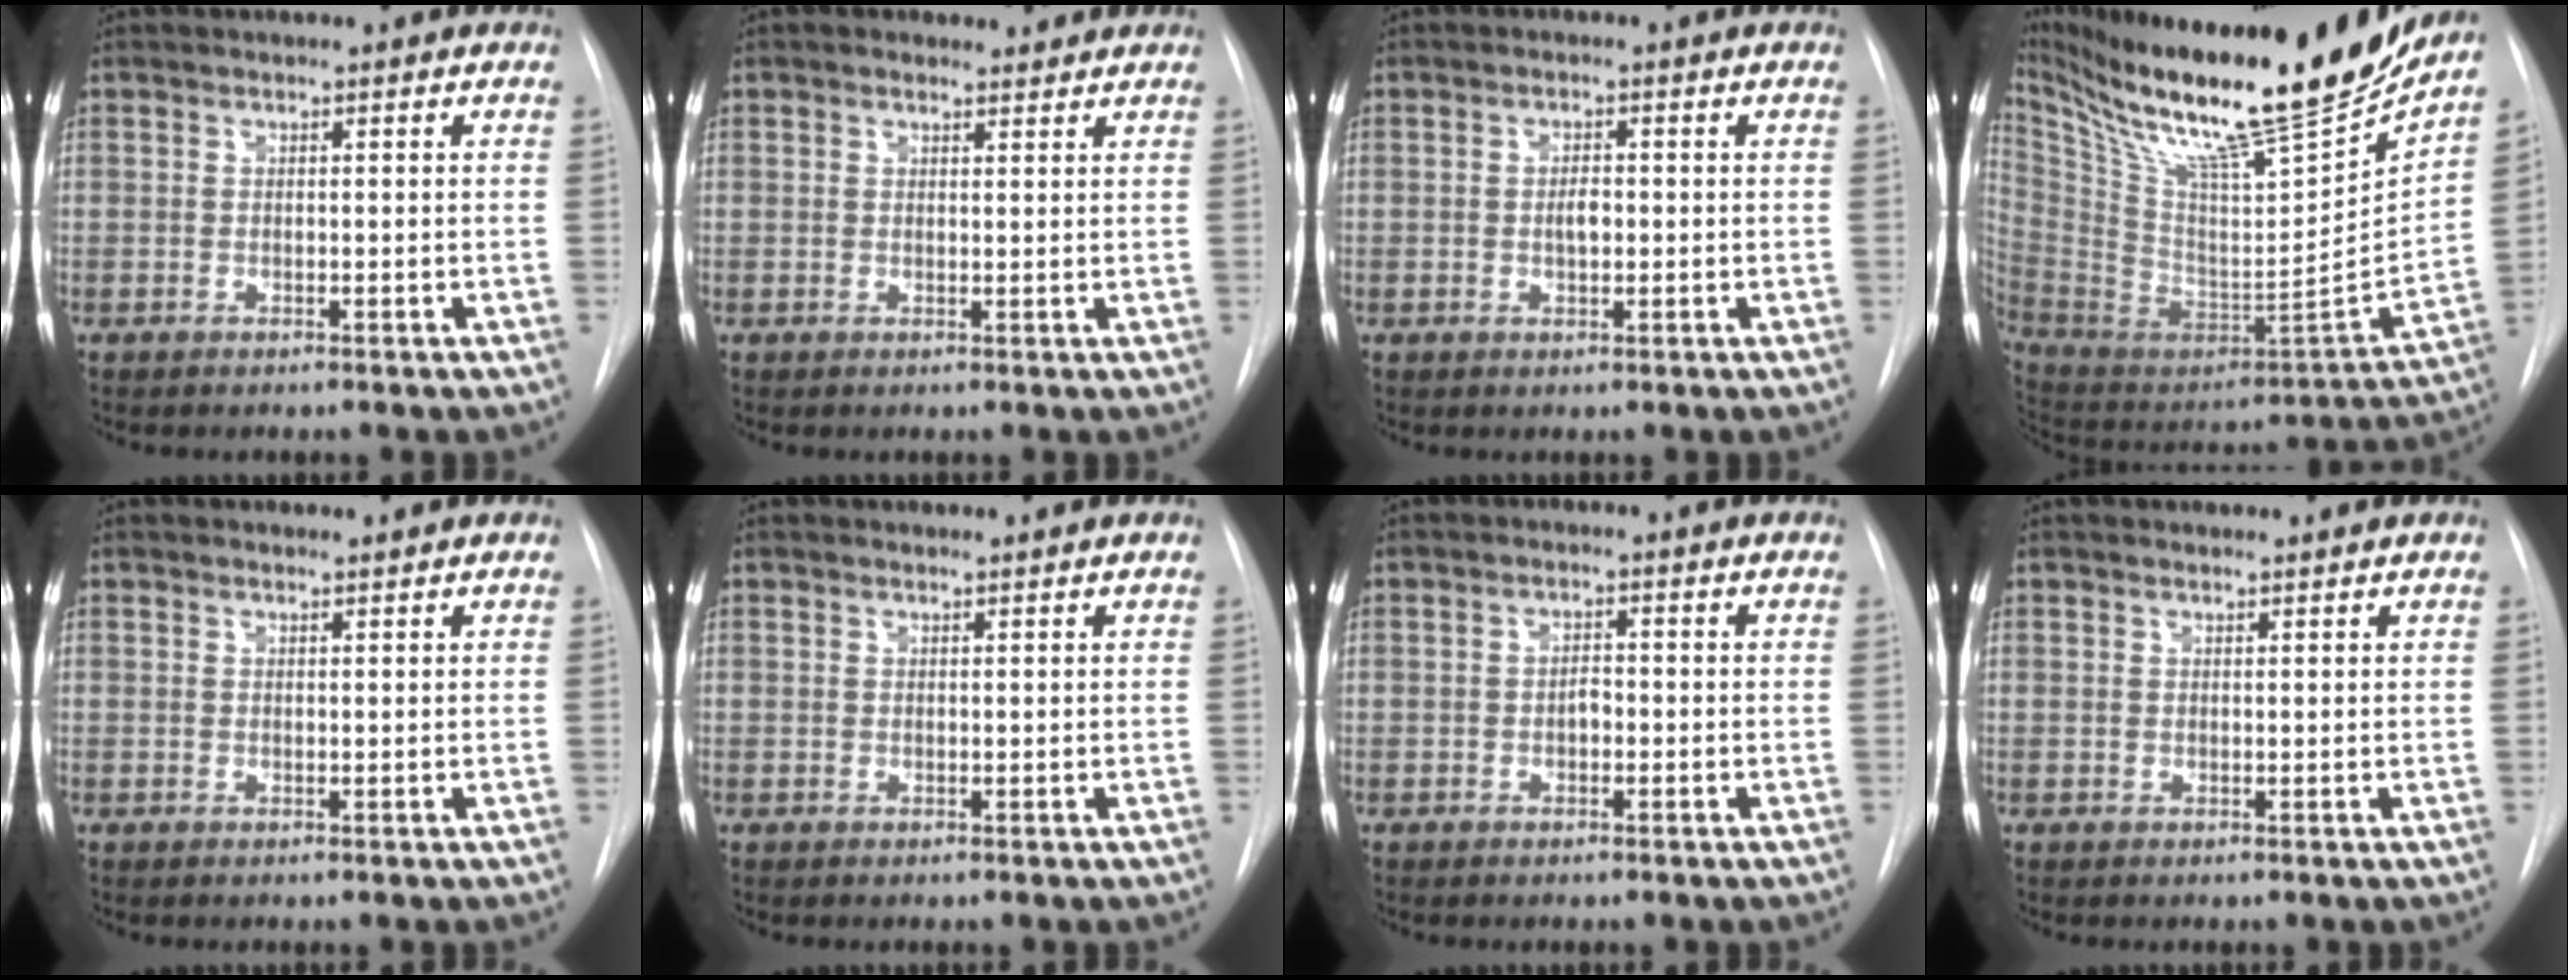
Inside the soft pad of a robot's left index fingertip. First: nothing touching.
{"total": 2.0, "force": [1.8, 0.9, 0.3], "torque": [-0.008, 0.009, 0.023]}
{"total": 2.1, "force": [-0.1, 0.9, 1.9], "torque": [-0.034, 0.002, -0.001]}
{"total": 30.8, "force": [25.0, 2.3, 17.7], "torque": [-0.317, -0.059, 0.401]}
{"total": 1.1, "force": [1.1, 0.0, 0.0], "torque": [-0.007, 0.002, 0.019]}
{"total": 1.0, "force": [1.0, -0.1, 0.0], "torque": [-0.009, 0.004, 0.019]}
{"total": 1.5, "force": [-0.4, 0.8, 1.2], "torque": [-0.018, 0.004, -0.007]}
{"total": 1.9, "force": [1.9, 0.1, 0.3], "torque": [-0.007, 0.011, 0.029]}